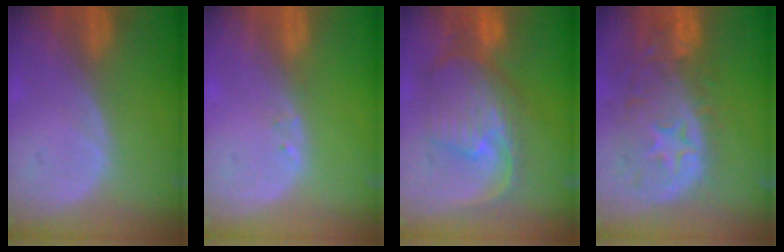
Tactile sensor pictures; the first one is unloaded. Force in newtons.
{"total": 0.6, "press": 0.6, "slide": 0.1}
{"total": 10.5, "press": 9.4, "slide": 4.7}
{"total": 12.4, "press": 10.5, "slide": 6.7}